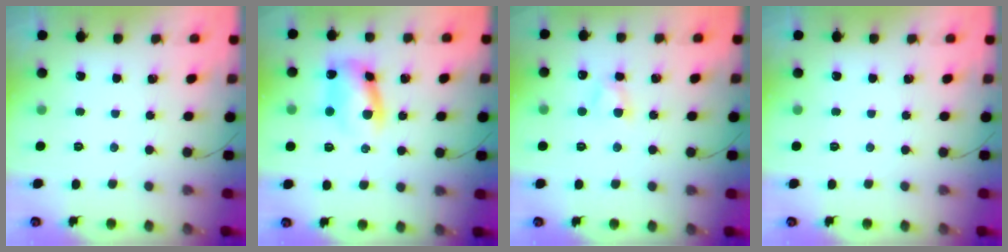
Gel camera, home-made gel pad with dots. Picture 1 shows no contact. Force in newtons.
{"total": 8.7, "press": 8.6, "slide": 0.8}
{"total": 3.9, "press": 3.7, "slide": 1.1}
{"total": 0.0}